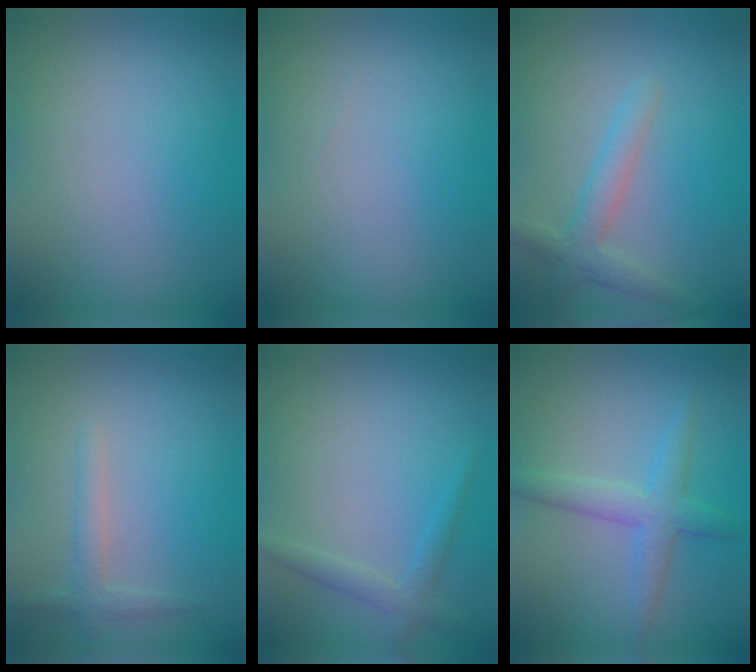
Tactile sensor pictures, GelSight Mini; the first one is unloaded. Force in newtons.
{"total": 0.0}
{"total": 2.8, "press": 2.8, "slide": 0.3}
{"total": 1.8, "press": 1.7, "slide": 0.1}
{"total": 1.8, "press": 1.8, "slide": 0.1}
{"total": 3.3, "press": 3.3, "slide": 0.0}